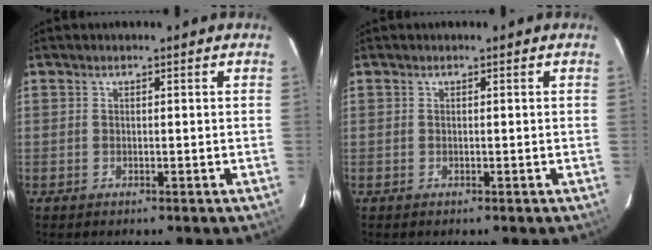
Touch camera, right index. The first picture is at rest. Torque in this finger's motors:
{"motor_torque": [0.00, 0.00, 0.00, 0.00]}